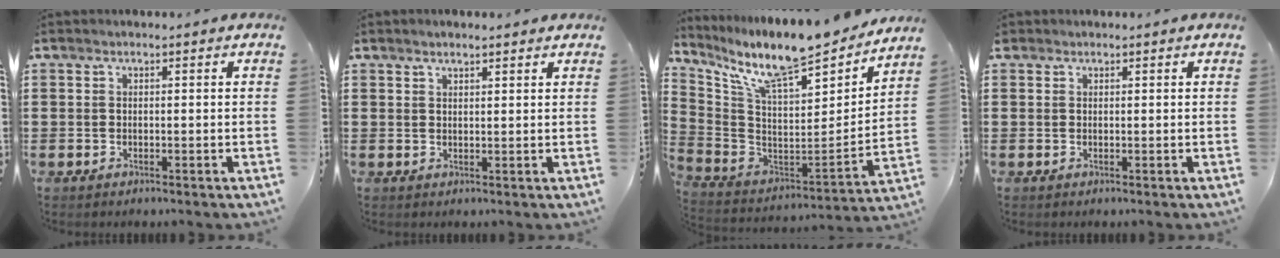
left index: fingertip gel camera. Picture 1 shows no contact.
{"total": 1.4, "force": [1.2, 0.3, 0.5], "torque": [-0.012, 0.002, 0.023]}
{"total": 12.2, "force": [10.3, 1.6, 6.3], "torque": [-0.145, -0.080, 0.170]}
{"total": 0.6, "force": [0.4, 0.4, 0.1], "torque": [-0.005, 0.002, 0.008]}